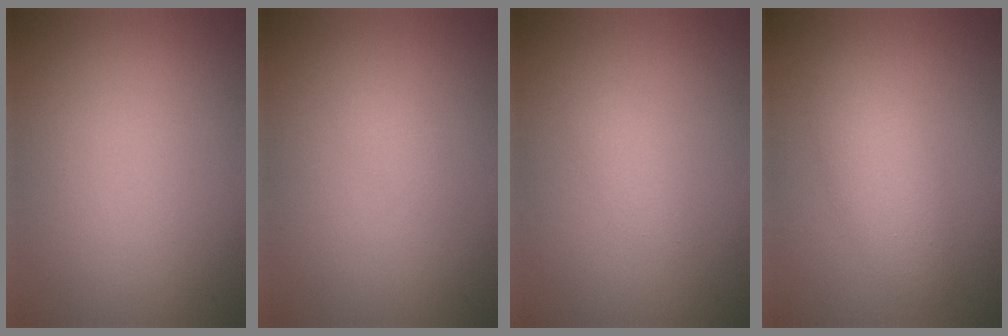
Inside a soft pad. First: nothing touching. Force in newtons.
{"total": 0.9, "press": 0.9, "slide": 0.0}
{"total": 1.1, "press": 1.1, "slide": 0.0}
{"total": 3.2, "press": 3.2, "slide": 0.1}